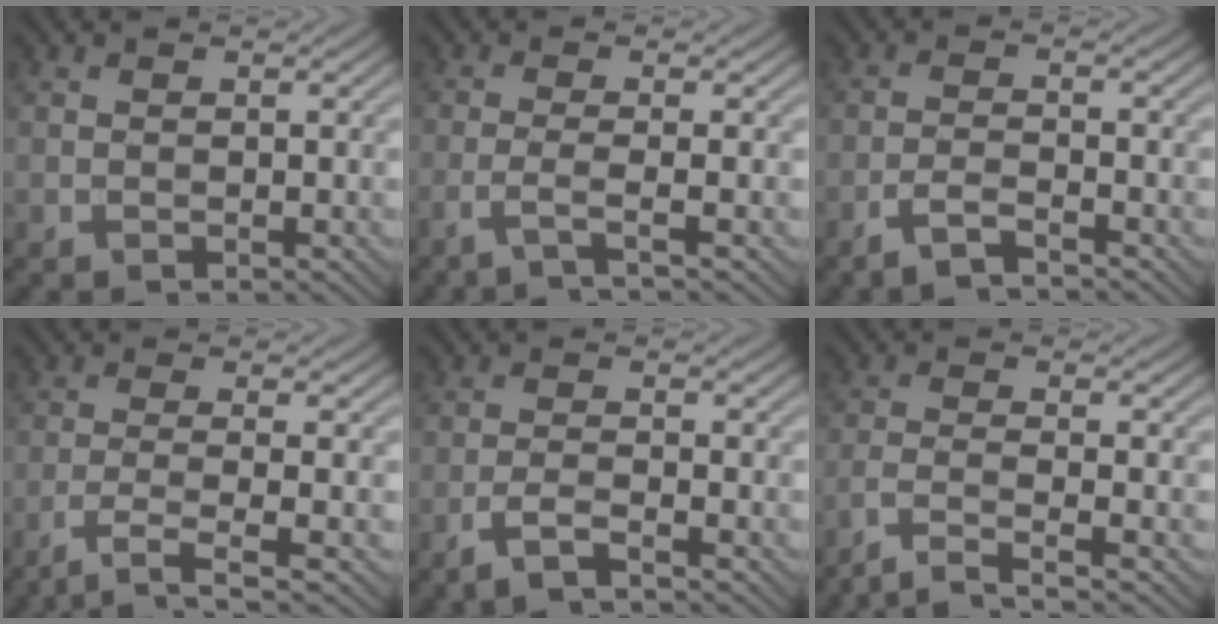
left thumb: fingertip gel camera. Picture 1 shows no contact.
{"total": 2.9, "force": [-1.5, 0.2, 2.5], "torque": [-0.038, 0.005, -0.051]}
{"total": 3.2, "force": [-2.5, 0.5, 2.0], "torque": [-0.036, 0.003, -0.060]}
{"total": 4.5, "force": [-2.6, 0.6, 3.7], "torque": [-0.066, -0.001, -0.063]}
{"total": 3.3, "force": [-2.3, 0.5, 2.3], "torque": [-0.043, 0.004, -0.058]}
{"total": 5.2, "force": [-3.8, 0.9, 3.4], "torque": [-0.050, 0.003, -0.089]}